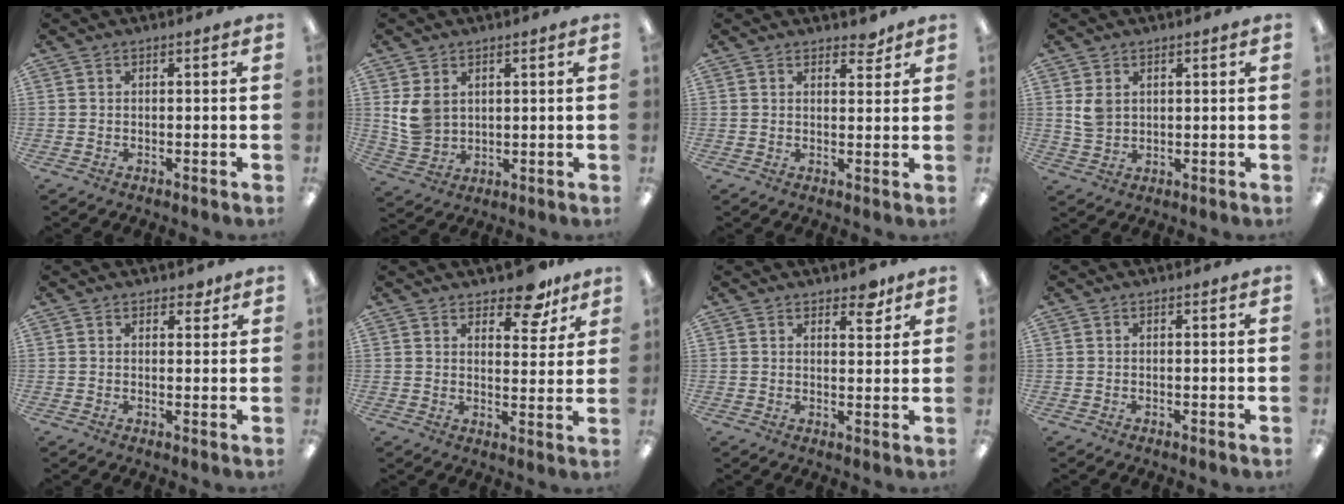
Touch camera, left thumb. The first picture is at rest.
{"total": 7.2, "force": [2.5, 5.7, 3.5], "torque": [-0.081, 0.002, 0.051]}
{"total": 3.3, "force": [2.7, 1.5, 0.9], "torque": [0.002, -0.014, 0.046]}
{"total": 4.4, "force": [1.6, 3.4, 2.2], "torque": [-0.039, 0.001, 0.031]}
{"total": 2.3, "force": [1.7, 1.4, 0.7], "torque": [0.001, -0.004, 0.027]}
{"total": 9.4, "force": [7.4, 3.9, 4.3], "torque": [-0.040, -0.046, 0.127]}
{"total": 4.5, "force": [3.6, 2.0, 1.8], "torque": [-0.001, -0.021, 0.059]}
{"total": 0.0}